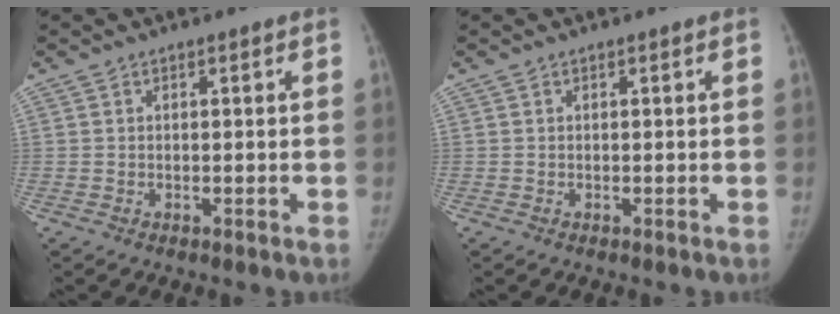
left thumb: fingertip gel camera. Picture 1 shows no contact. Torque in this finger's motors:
{"motor_torque": [0.01, -0.01, 0.00, 0.08, 0.00]}